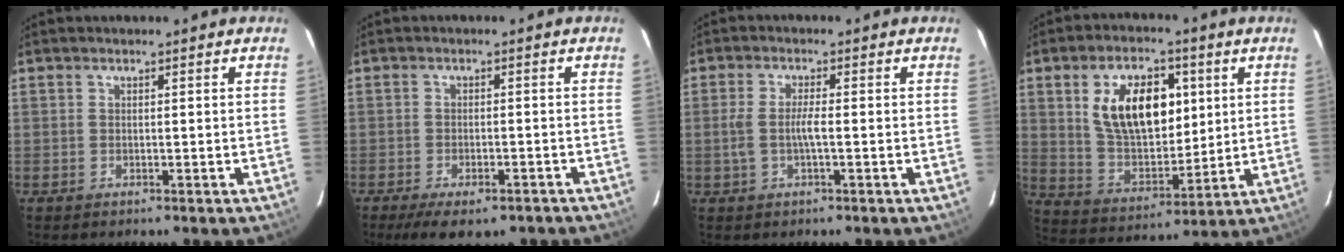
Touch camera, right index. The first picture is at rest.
{"total": 10.2, "force": [-7.8, 3.6, 5.5], "torque": [-0.114, -0.024, -0.108]}
{"total": 3.9, "force": [-0.8, 0.5, 3.8], "torque": [-0.074, 0.002, -0.013]}
{"total": 16.0, "force": [4.8, 9.1, 12.2], "torque": [-0.218, 0.011, 0.098]}